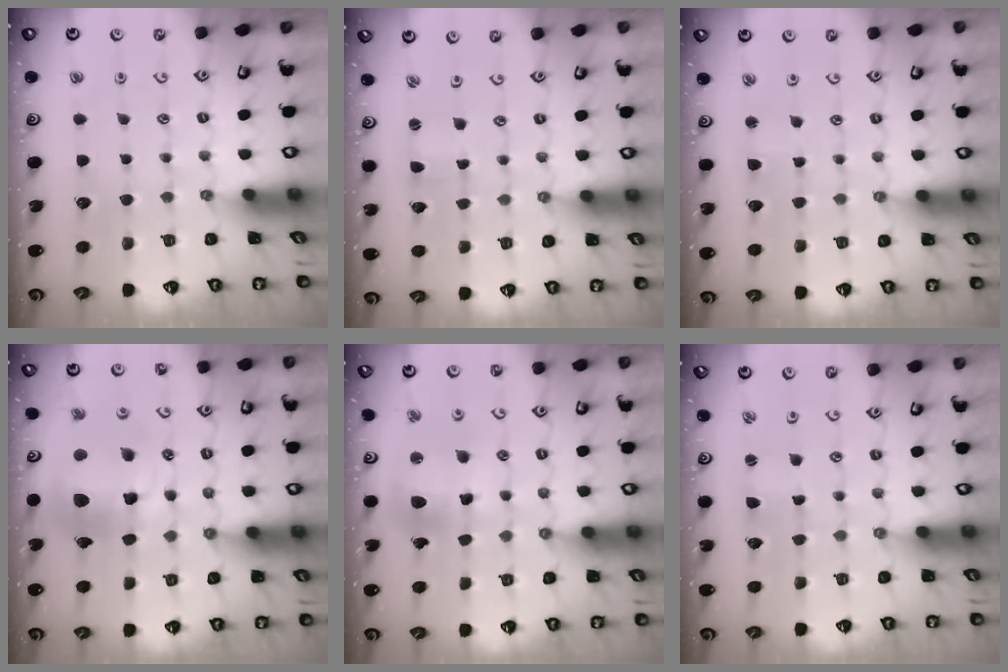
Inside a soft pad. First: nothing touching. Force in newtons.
{"total": 1.2, "press": 1.2, "slide": 0.3}
{"total": 1.8, "press": 1.7, "slide": 0.3}
{"total": 16.1, "press": 16.0, "slide": 1.8}
{"total": 11.5, "press": 11.2, "slide": 2.3}
{"total": 0.9, "press": 0.9, "slide": 0.1}